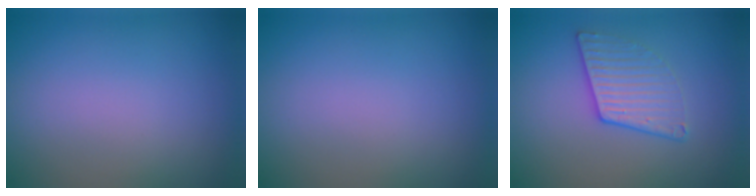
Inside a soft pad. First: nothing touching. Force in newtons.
{"total": 0.0}
{"total": 3.1, "press": 2.8, "slide": 1.4}